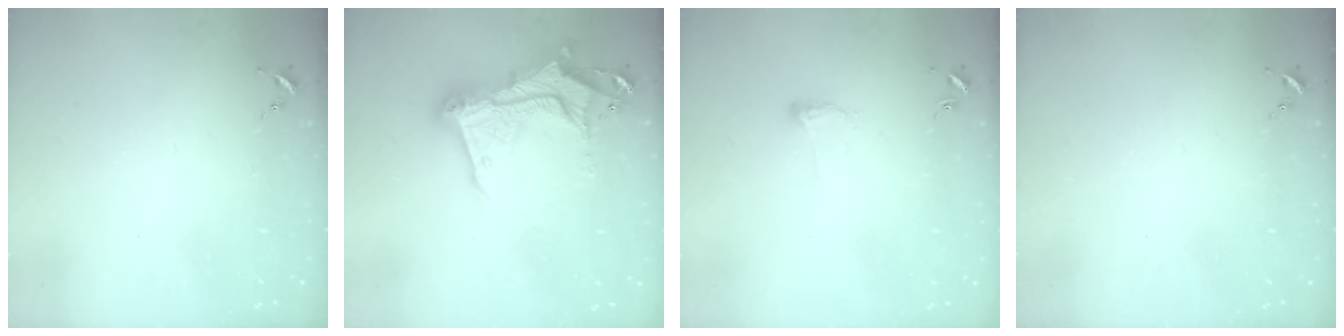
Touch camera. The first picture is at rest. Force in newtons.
{"total": 19.7, "press": 19.6, "slide": 1.3}
{"total": 4.7, "press": 4.7, "slide": 0.7}
{"total": 0.0}